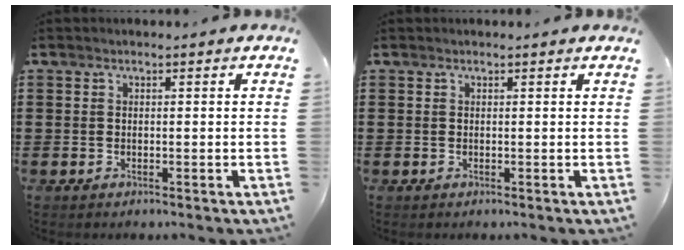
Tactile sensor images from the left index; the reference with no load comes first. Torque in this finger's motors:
{"motor_torque": [0.15, -0.09, 0.04, 0.00]}